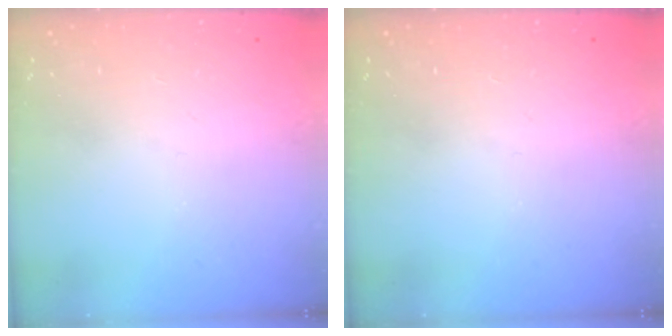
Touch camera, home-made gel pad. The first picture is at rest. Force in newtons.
{"total": 0.0}